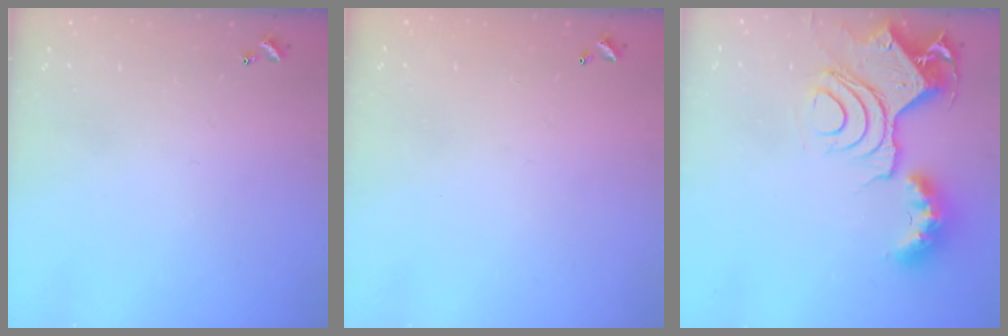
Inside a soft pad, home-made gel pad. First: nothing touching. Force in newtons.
{"total": 2.9, "press": 2.9, "slide": 0.1}
{"total": 15.5, "press": 15.4, "slide": 1.8}